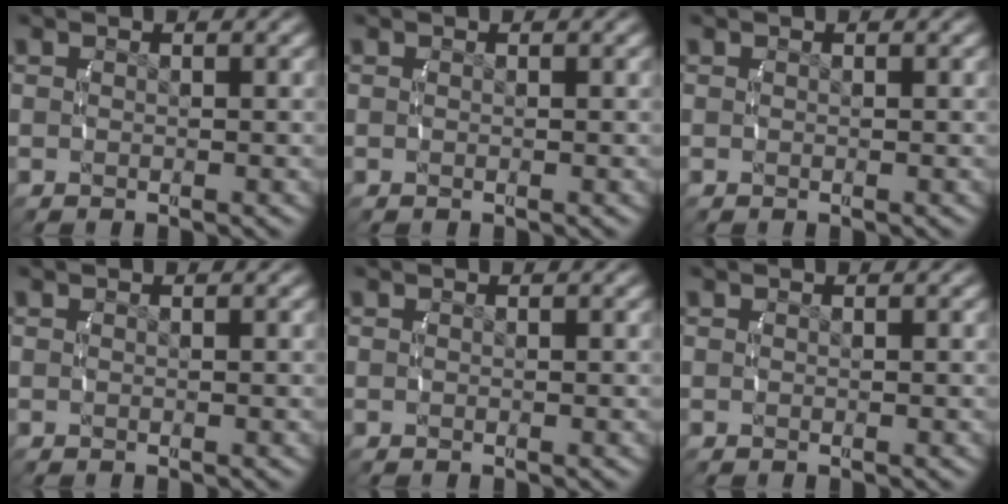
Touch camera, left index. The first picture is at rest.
{"total": 0.0}
{"total": 0.0}
{"total": 0.0}
{"total": 0.0}
{"total": 0.0}